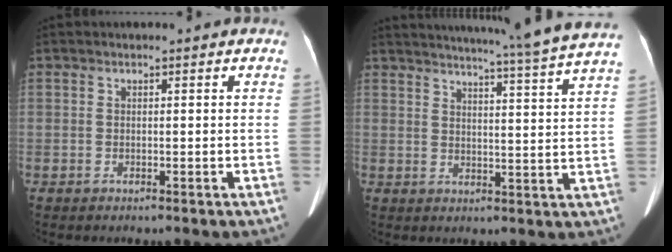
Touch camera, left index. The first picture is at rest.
{"total": 20.4, "force": [18.3, -2.3, 8.5], "torque": [-0.140, -0.059, 0.222]}